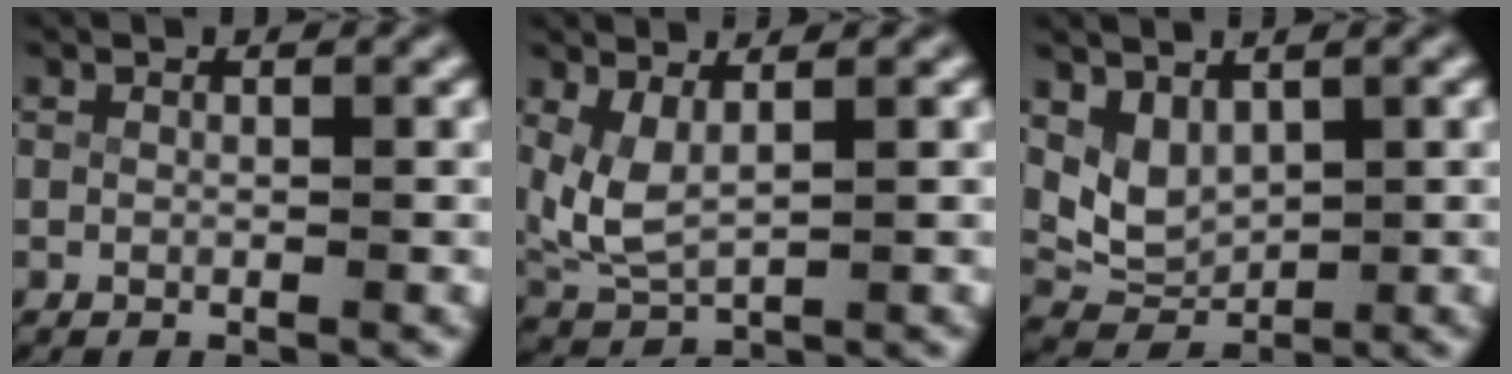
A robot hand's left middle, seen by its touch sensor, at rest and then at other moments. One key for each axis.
{"total": 4.8, "fx": 0.9, "fy": 3.7, "fz": 3.0, "tx": -0.088, "ty": -0.015, "tz": 0.025}
{"total": 6.4, "fx": 1.1, "fy": 5.6, "fz": 3.0, "tx": -0.076, "ty": -0.020, "tz": 0.021}